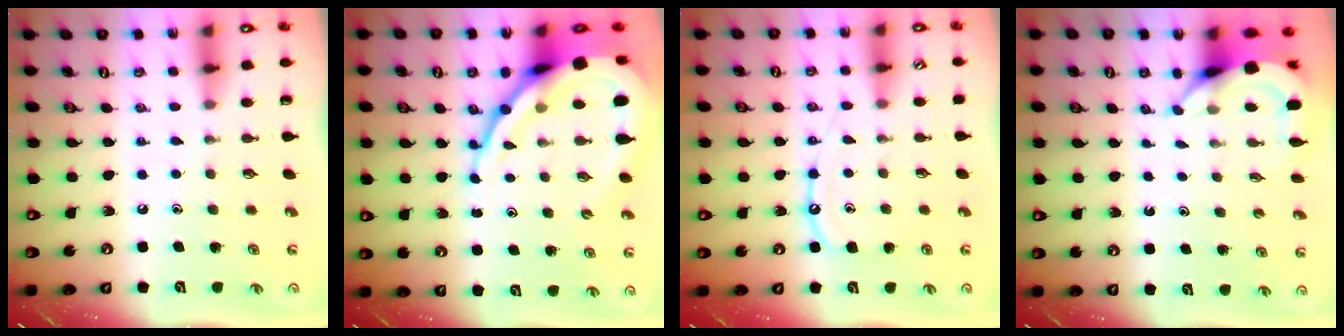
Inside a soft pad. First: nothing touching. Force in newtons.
{"total": 19.1, "press": 18.9, "slide": 2.0}
{"total": 9.2, "press": 9.2, "slide": 0.8}
{"total": 4.6, "press": 4.6, "slide": 0.5}